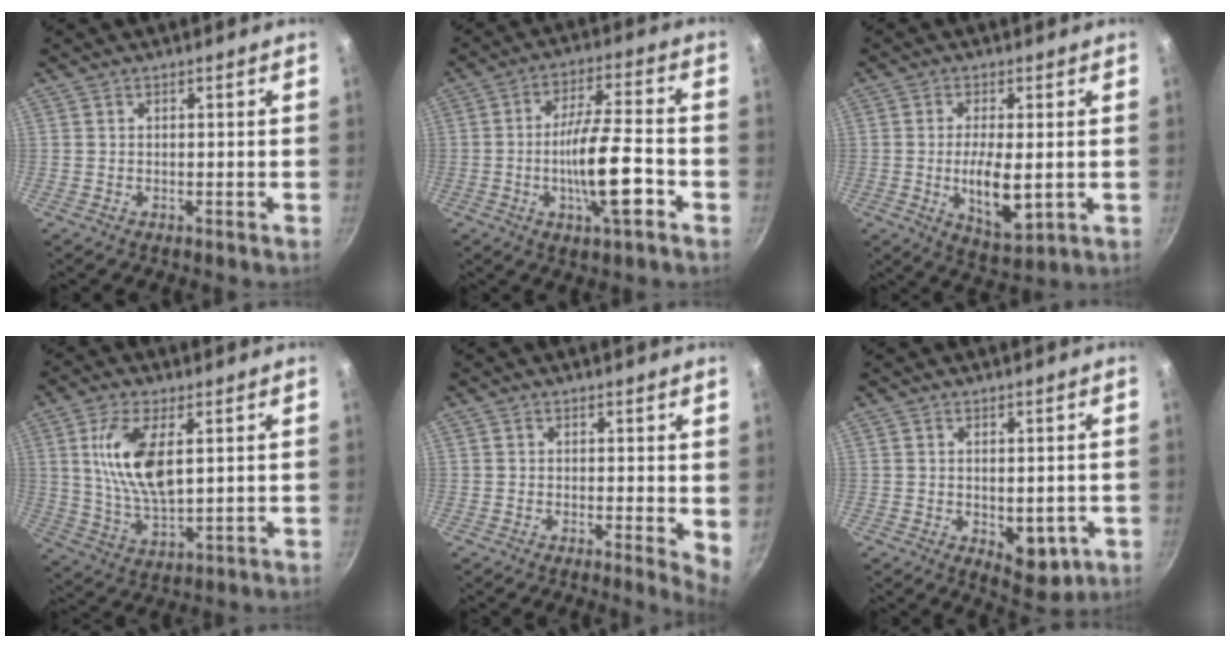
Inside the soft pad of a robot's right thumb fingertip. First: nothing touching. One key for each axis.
{"total": 12.9, "fx": -4.0, "fy": 3.1, "fz": 11.9, "tx": -0.198, "ty": 0.022, "tz": -0.071}
{"total": 9.3, "fx": -0.8, "fy": 3.5, "fz": 8.6, "tx": -0.155, "ty": -0.013, "tz": -0.005}
{"total": 12.5, "fx": 3.2, "fy": 5.6, "fz": 10.7, "tx": -0.205, "ty": -0.014, "tz": 0.067}
{"total": 4.0, "fx": 0.7, "fy": 1.5, "fz": 3.6, "tx": -0.039, "ty": -0.006, "tz": 0.006}
{"total": 6.7, "fx": -0.9, "fy": 3.9, "fz": 5.4, "tx": -0.054, "ty": -0.014, "tz": -0.002}